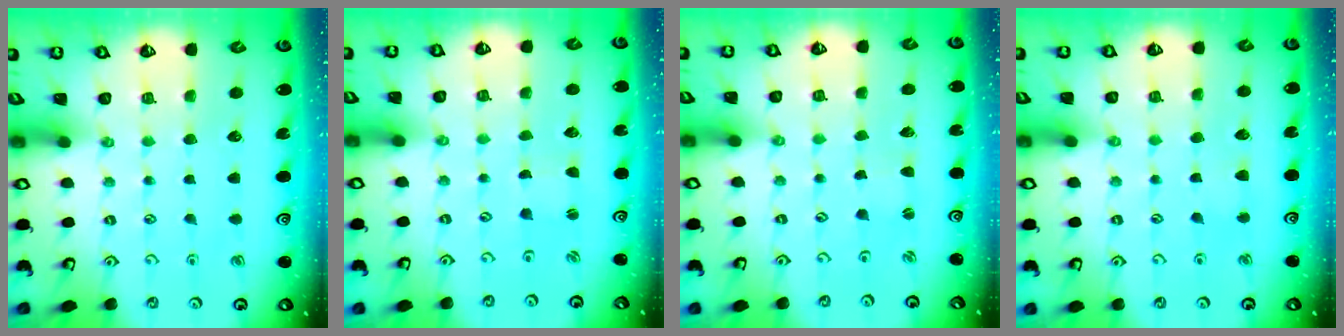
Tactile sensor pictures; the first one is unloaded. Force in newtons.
{"total": 0.0}
{"total": 0.9, "press": 0.9, "slide": 0.2}
{"total": 2.7, "press": 2.7, "slide": 0.4}